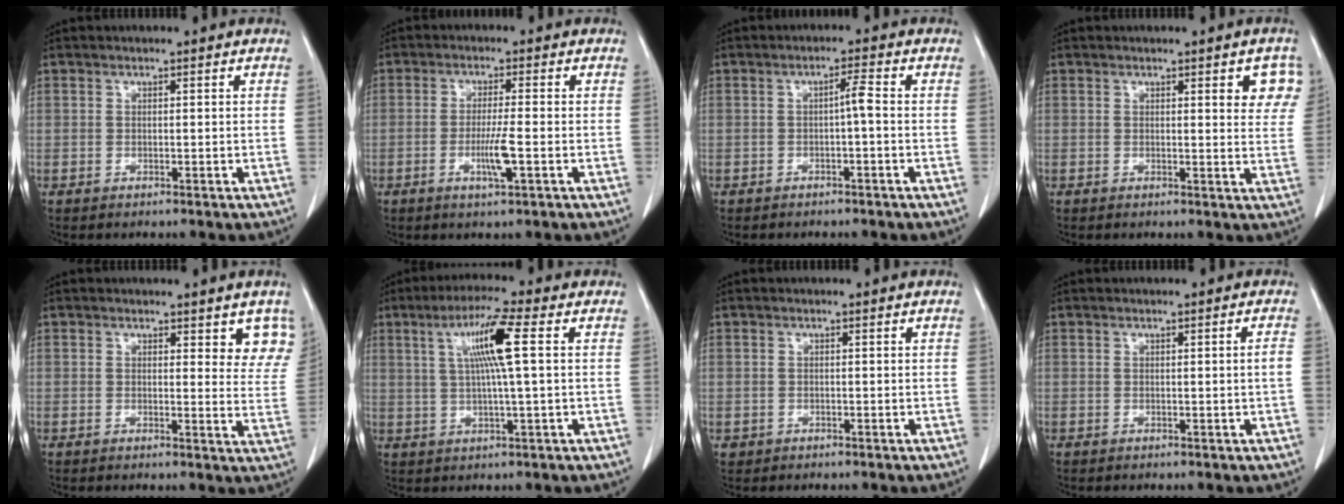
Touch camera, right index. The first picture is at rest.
{"total": 4.6, "force": [-1.4, -0.1, 4.4], "torque": [-0.085, -0.009, -0.024]}
{"total": 2.1, "force": [-0.4, 0.0, 2.0], "torque": [-0.034, 0.004, -0.007]}
{"total": 5.1, "force": [2.2, 1.3, 4.4], "torque": [-0.038, -0.003, 0.018]}
{"total": 6.3, "force": [4.8, 2.3, 3.3], "torque": [-0.019, -0.023, 0.038]}
{"total": 8.4, "force": [2.1, -0.5, 8.1], "torque": [-0.148, 0.008, 0.038]}
{"total": 0.9, "force": [-0.3, 0.9, 0.0], "torque": [0.000, 0.005, -0.005]}
{"total": 1.2, "force": [-0.1, -0.3, 1.1], "torque": [-0.019, -0.001, 0.001]}